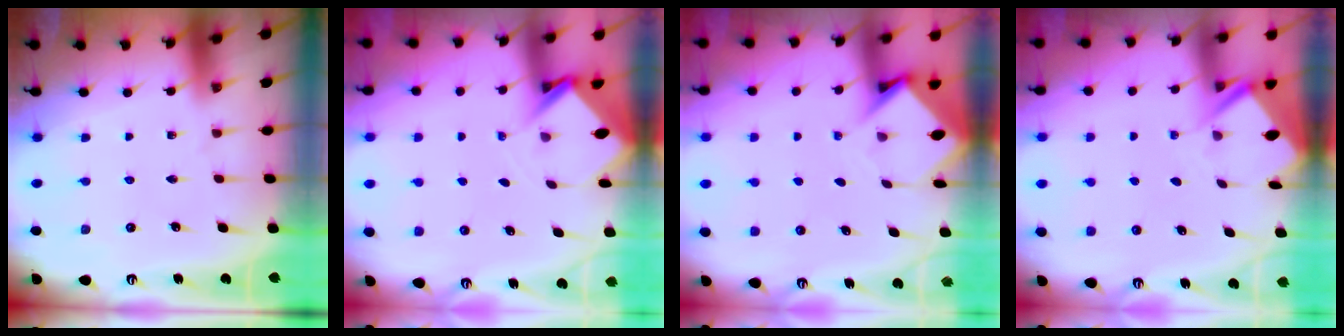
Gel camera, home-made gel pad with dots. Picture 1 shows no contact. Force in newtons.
{"total": 2.9, "press": 2.9, "slide": 0.2}
{"total": 3.9, "press": 3.9, "slide": 0.3}
{"total": 3.2, "press": 3.2, "slide": 0.3}